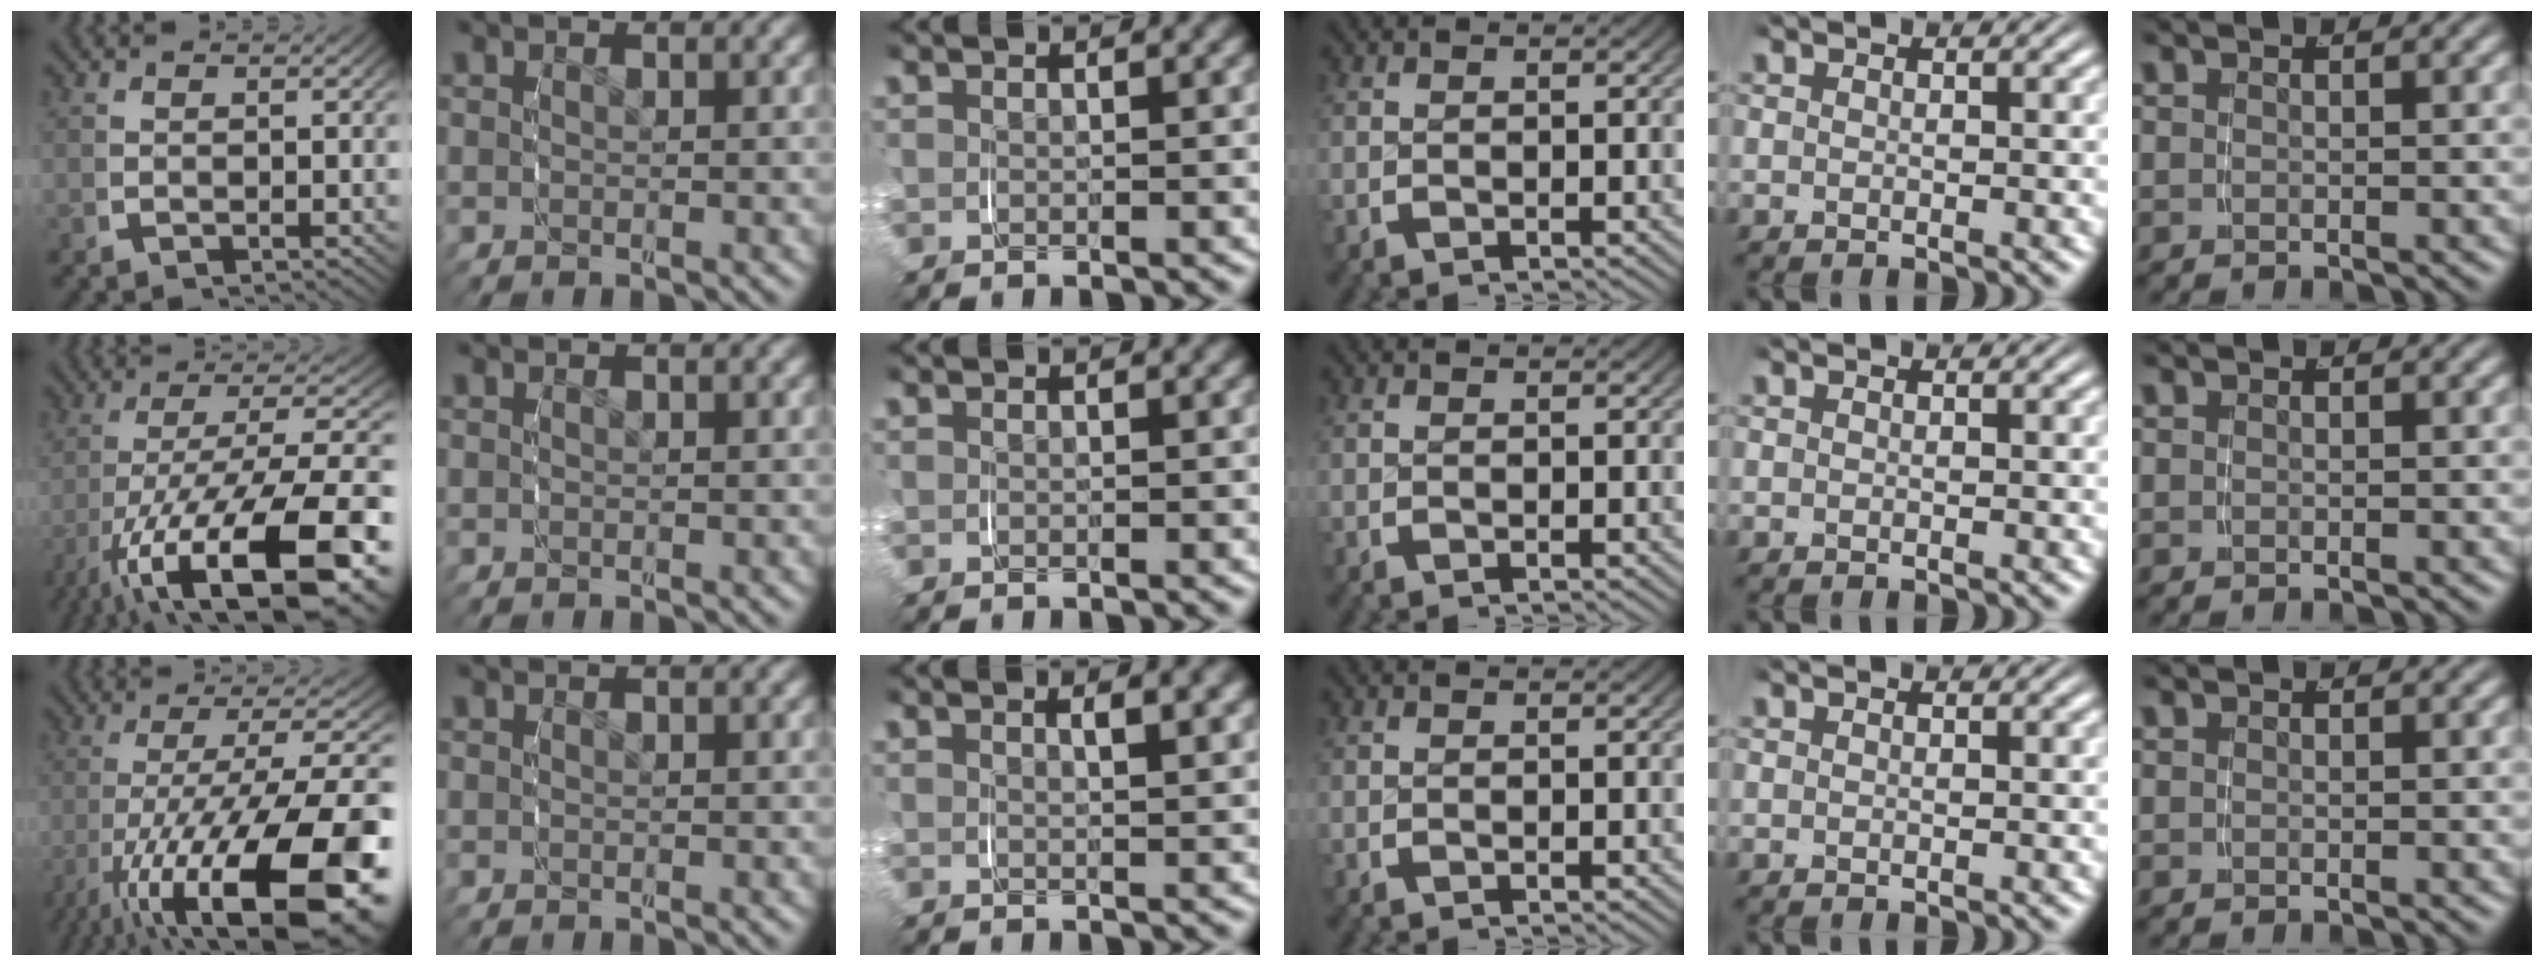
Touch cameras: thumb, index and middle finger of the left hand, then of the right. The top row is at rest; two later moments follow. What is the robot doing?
{"motion": "grasp_and_lifting", "object": "glasses case"}